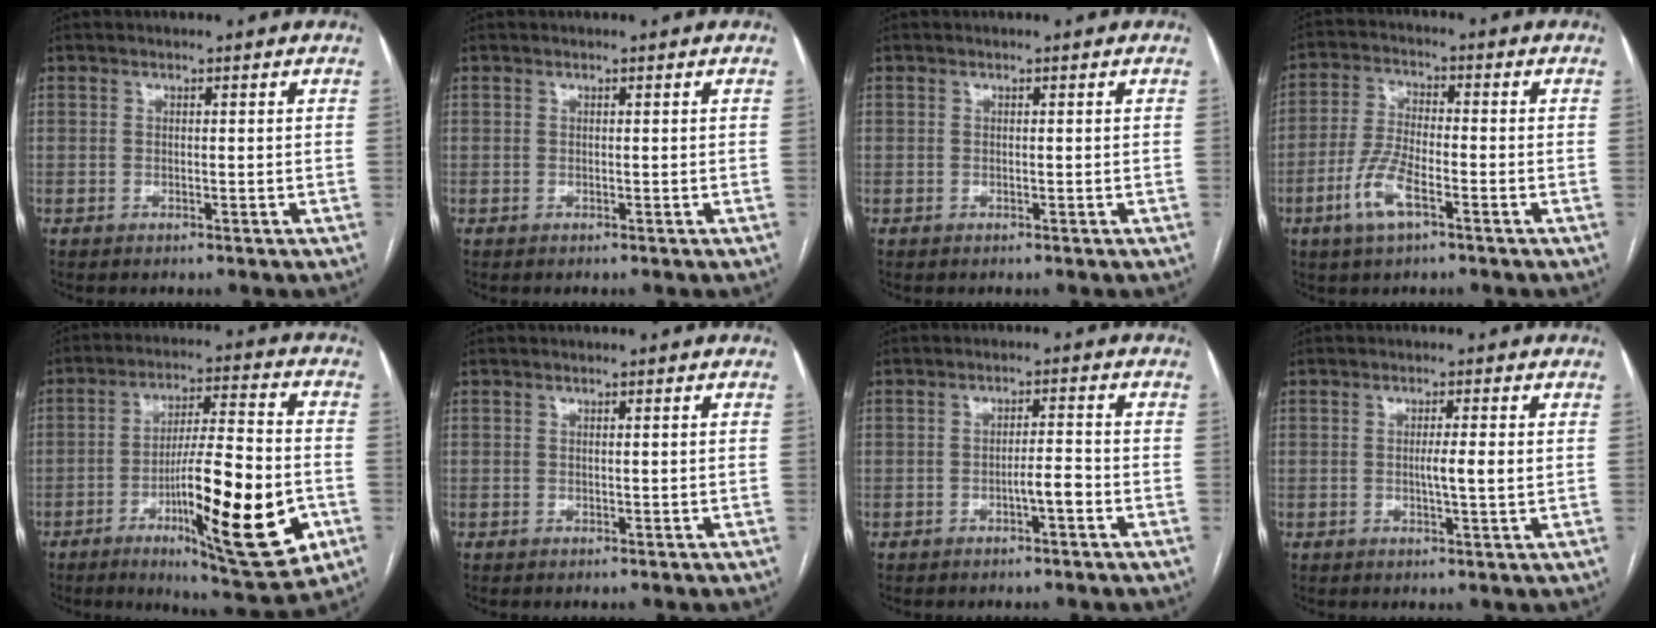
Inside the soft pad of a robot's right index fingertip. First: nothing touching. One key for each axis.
{"total": 0.0}
{"total": 0.0}
{"total": 7.5, "fx": -3.6, "fy": 2.0, "fz": 6.2, "tx": -0.137, "ty": -0.006, "tz": -0.070}
{"total": 19.4, "fx": -6.4, "fy": 2.6, "fz": 18.1, "tx": -0.277, "ty": -0.010, "tz": -0.090}
{"total": 0.0}
{"total": 3.0, "fx": -1.4, "fy": 0.3, "fz": 2.6, "tx": -0.039, "ty": 0.003, "tz": -0.024}
{"total": 3.2, "fx": 0.1, "fy": -0.1, "fz": 3.2, "tx": -0.056, "ty": -0.002, "tz": 0.001}